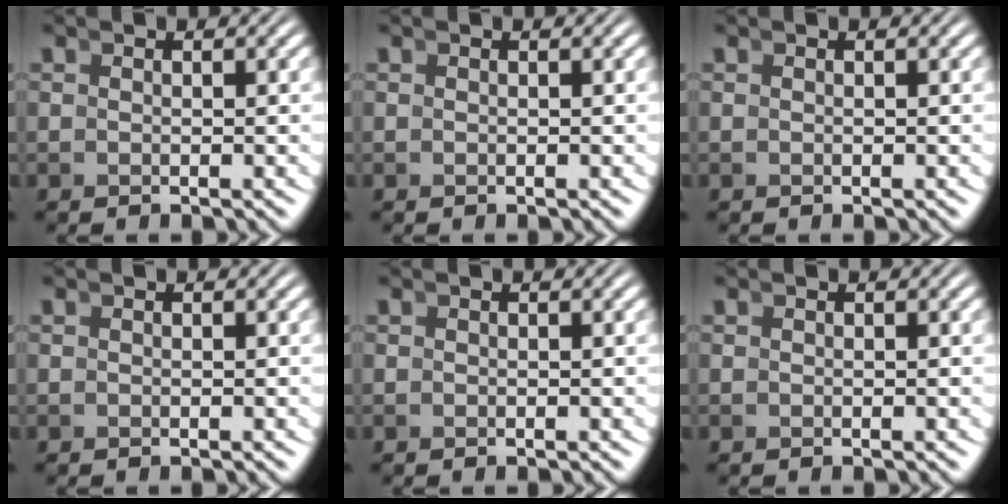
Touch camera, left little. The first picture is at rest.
{"total": 0.0}
{"total": 0.0}
{"total": 0.0}
{"total": 0.0}
{"total": 0.0}